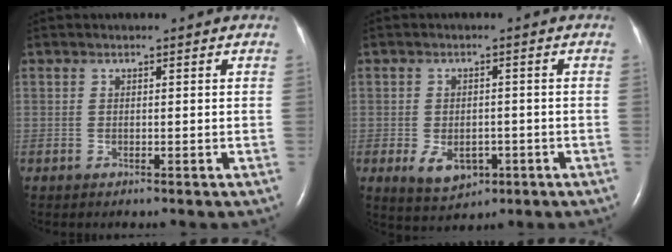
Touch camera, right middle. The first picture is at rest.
{"total": 5.5, "force": [-2.1, 3.6, 3.6], "torque": [-0.064, -0.003, -0.020]}